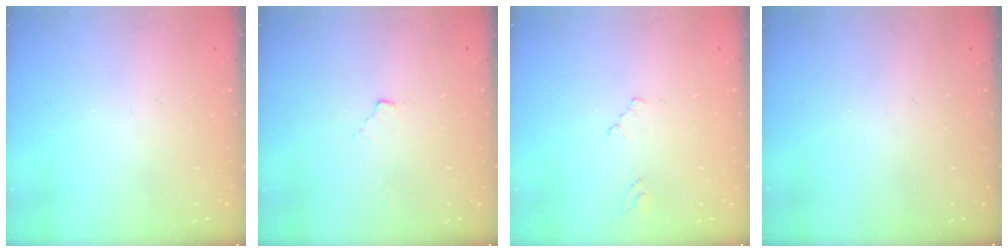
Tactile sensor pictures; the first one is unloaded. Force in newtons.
{"total": 4.1, "press": 4.0, "slide": 0.6}
{"total": 0.0}
{"total": 0.0}